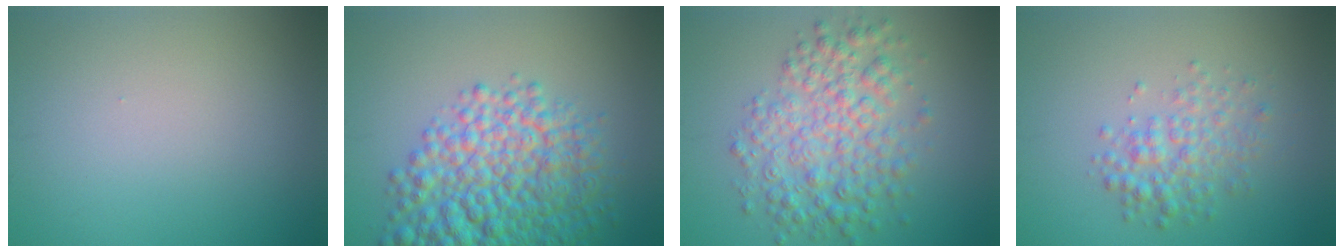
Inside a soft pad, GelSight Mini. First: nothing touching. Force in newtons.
{"total": 9.9, "press": 9.8, "slide": 0.3}
{"total": 5.9, "press": 5.9, "slide": 0.0}
{"total": 3.2, "press": 3.2, "slide": 0.0}